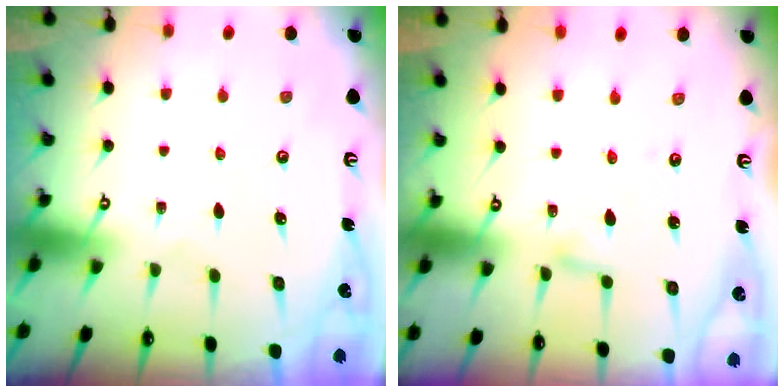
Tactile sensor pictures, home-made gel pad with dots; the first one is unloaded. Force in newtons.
{"total": 2.0, "press": 2.0, "slide": 0.2}